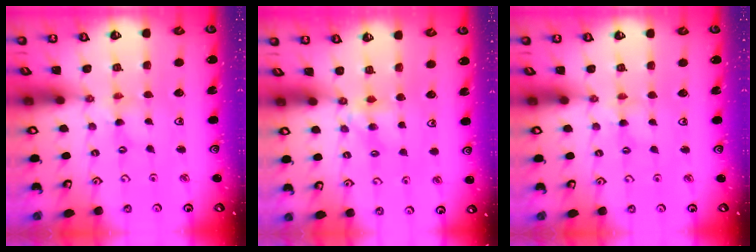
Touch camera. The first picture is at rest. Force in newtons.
{"total": 4.2, "press": 4.2, "slide": 0.6}
{"total": 2.1, "press": 2.1, "slide": 0.4}